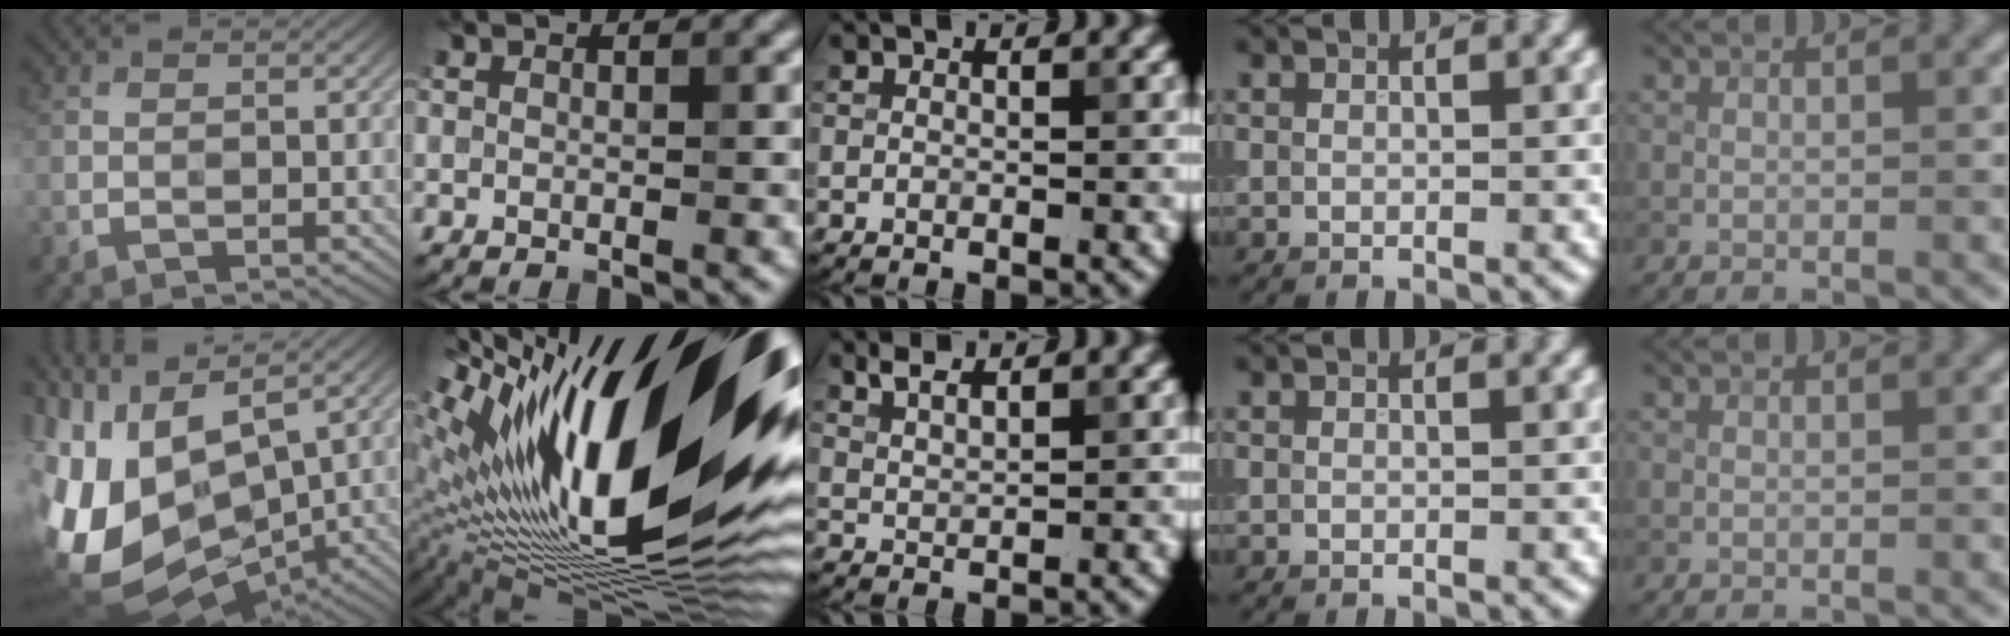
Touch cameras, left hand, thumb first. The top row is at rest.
{"thumb": {"total": 16.6, "force": [-0.3, 9.6, 13.5], "torque": [-0.296, -0.024, 0.018]}, "index": {"total": 20.8, "force": [3.8, 8.2, 18.8], "torque": [-0.319, -0.013, 0.051]}, "middle": {"total": 1.8, "force": [1.5, 0.5, 0.8], "torque": [-0.017, 0.005, 0.031]}}